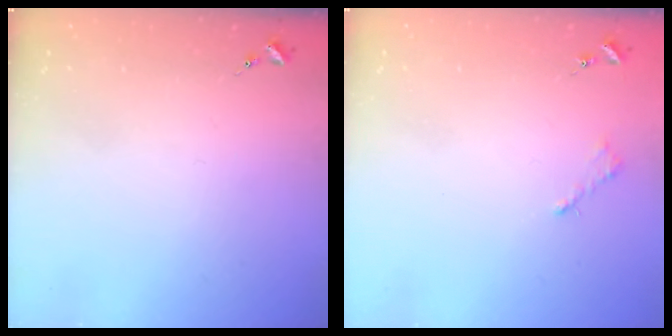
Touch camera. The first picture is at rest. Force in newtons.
{"total": 2.6, "press": 2.5, "slide": 0.3}